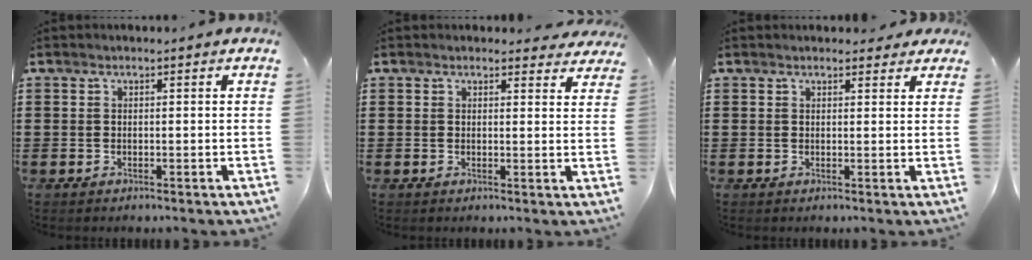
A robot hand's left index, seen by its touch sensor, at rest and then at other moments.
{"total": 2.0, "force": [1.9, 0.6, 0.3], "torque": [-0.004, -0.003, 0.034]}
{"total": 1.8, "force": [1.6, 0.7, 0.4], "torque": [-0.004, 0.003, 0.029]}